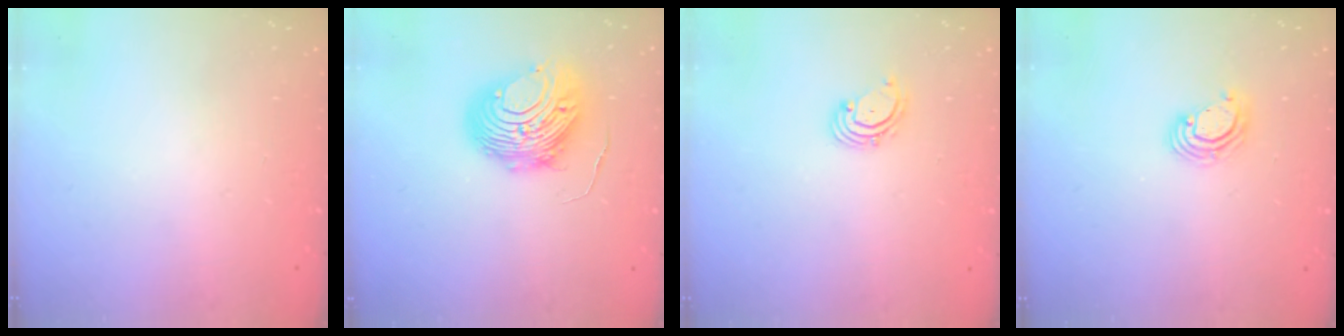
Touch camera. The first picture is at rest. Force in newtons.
{"total": 10.7, "press": 10.6, "slide": 1.1}
{"total": 2.2, "press": 2.1, "slide": 0.7}
{"total": 3.6, "press": 3.6, "slide": 0.3}